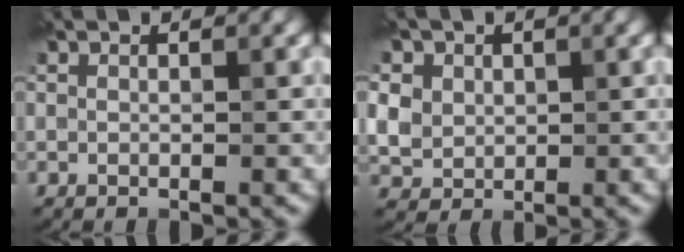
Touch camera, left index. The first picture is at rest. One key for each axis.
{"total": 6.6, "fx": 2.5, "fy": 5.4, "fz": 2.8, "tx": -0.080, "ty": 0.023, "tz": 0.035}